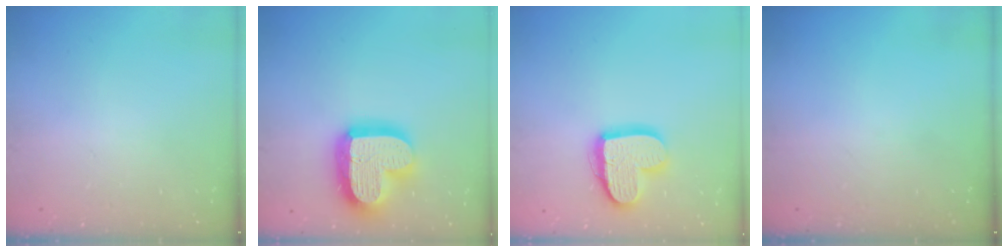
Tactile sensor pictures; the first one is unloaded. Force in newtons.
{"total": 21.5, "press": 21.4, "slide": 1.8}
{"total": 14.9, "press": 14.8, "slide": 1.1}
{"total": 0.0}